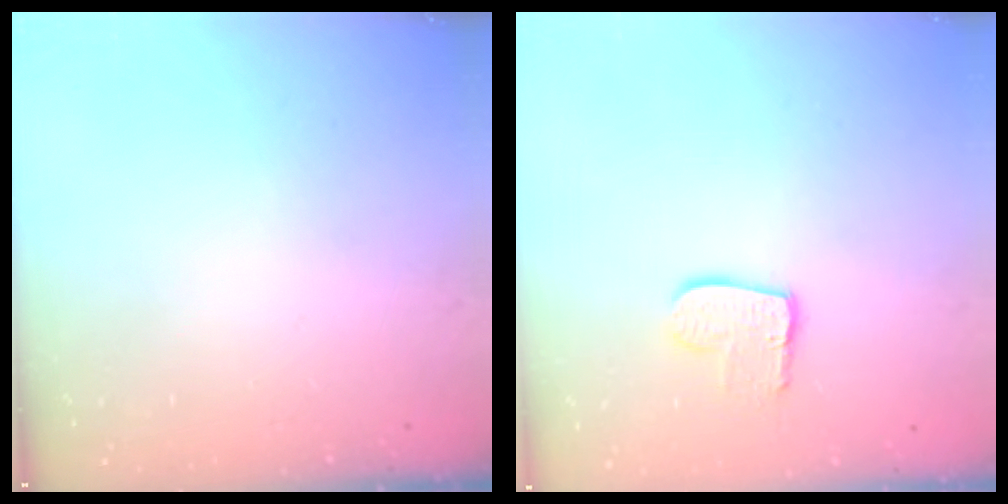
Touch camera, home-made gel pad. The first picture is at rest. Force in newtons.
{"total": 9.9, "press": 9.9, "slide": 0.8}